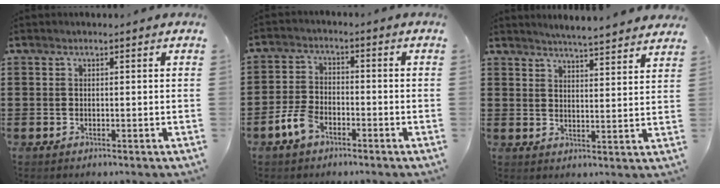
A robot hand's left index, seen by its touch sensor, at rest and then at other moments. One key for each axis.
{"total": 5.0, "fx": -3.0, "fy": 2.5, "fz": 3.1, "tx": -0.079, "ty": 0.004, "tz": -0.062}
{"total": 4.0, "fx": 3.9, "fy": -0.6, "fz": 0.5, "tx": -0.024, "ty": -0.021, "tz": 0.069}